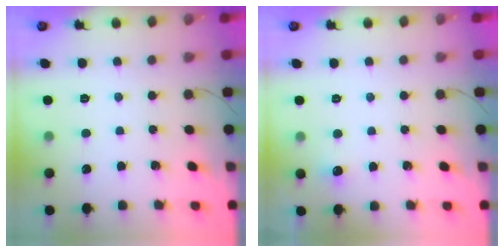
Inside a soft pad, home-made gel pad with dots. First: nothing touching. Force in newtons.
{"total": 3.7, "press": 3.4, "slide": 1.4}